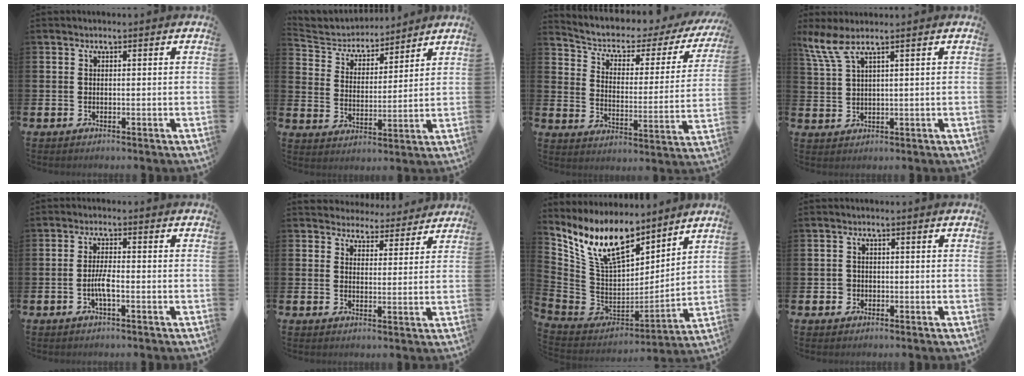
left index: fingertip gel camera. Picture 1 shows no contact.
{"total": 5.0, "force": [4.7, 1.5, 0.3], "torque": [-0.039, -0.034, 0.079]}
{"total": 4.6, "force": [3.6, 2.2, 2.0], "torque": [-0.067, -0.028, 0.052]}
{"total": 4.6, "force": [3.2, 0.6, 3.2], "torque": [-0.077, -0.001, 0.059]}
{"total": 2.6, "force": [-0.8, 0.6, 2.4], "torque": [-0.058, 0.003, -0.016]}
{"total": 4.0, "force": [3.8, 1.2, -0.3], "torque": [-0.004, -0.032, 0.066]}
{"total": 12.4, "force": [9.6, 5.1, 6.0], "torque": [-0.166, -0.041, 0.180]}
{"total": 1.5, "force": [-0.3, 1.4, 0.1], "torque": [-0.005, 0.007, -0.010]}